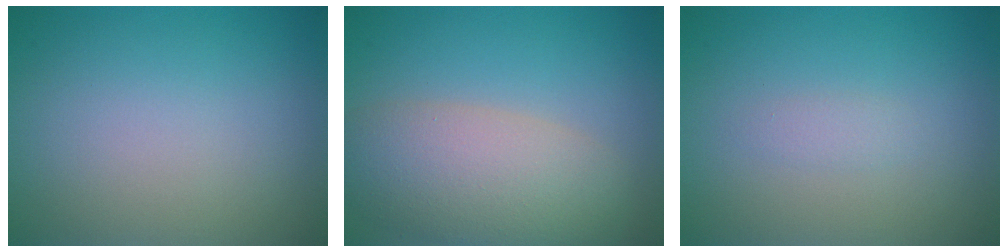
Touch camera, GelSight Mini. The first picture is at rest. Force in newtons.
{"total": 7.0, "press": 7.0, "slide": 0.6}
{"total": 0.9, "press": 0.9, "slide": 0.0}